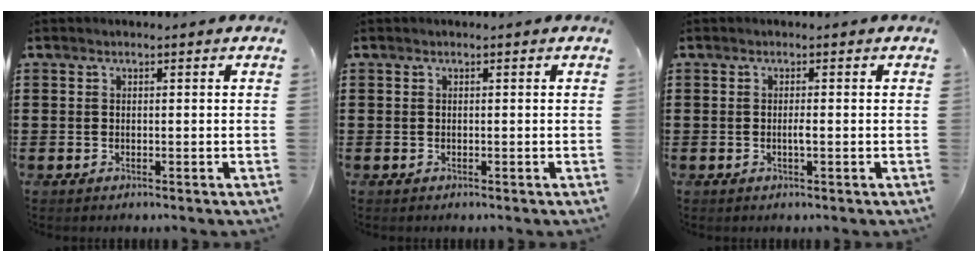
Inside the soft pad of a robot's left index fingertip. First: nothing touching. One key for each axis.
{"total": 0.0}
{"total": 1.1, "fx": -0.3, "fy": 0.1, "fz": 1.0, "tx": -0.020, "ty": -0.002, "tz": -0.006}